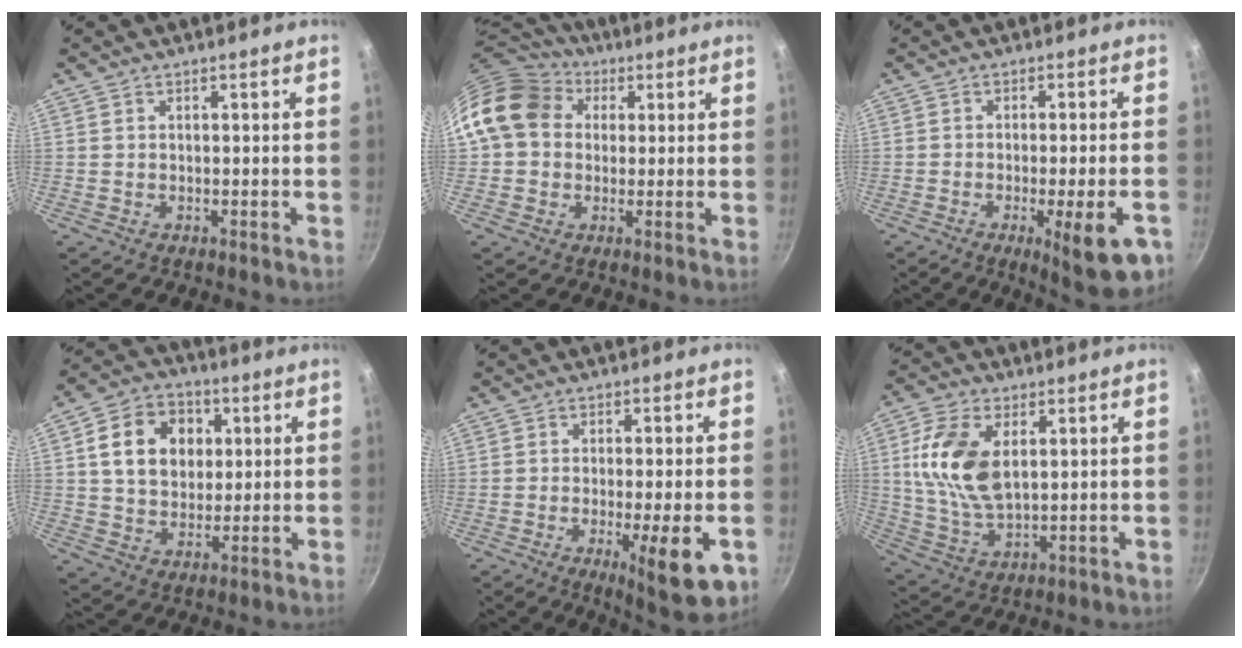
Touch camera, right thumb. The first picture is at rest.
{"total": 14.6, "force": [3.3, 12.1, 7.5], "torque": [-0.119, 0.031, 0.045]}
{"total": 11.3, "force": [-4.6, 2.4, 10.0], "torque": [-0.121, 0.004, -0.059]}
{"total": 13.5, "force": [3.3, 10.5, 7.7], "torque": [-0.104, 0.007, 0.049]}
{"total": 11.0, "force": [-3.6, 2.2, 10.2], "torque": [-0.142, -0.001, -0.047]}
{"total": 13.4, "force": [3.1, 7.7, 10.6], "torque": [-0.200, -0.013, 0.065]}